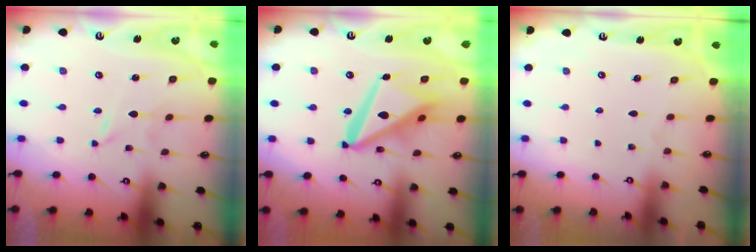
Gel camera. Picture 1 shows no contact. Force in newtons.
{"total": 18.0, "press": 17.9, "slide": 2.0}
{"total": 0.0}